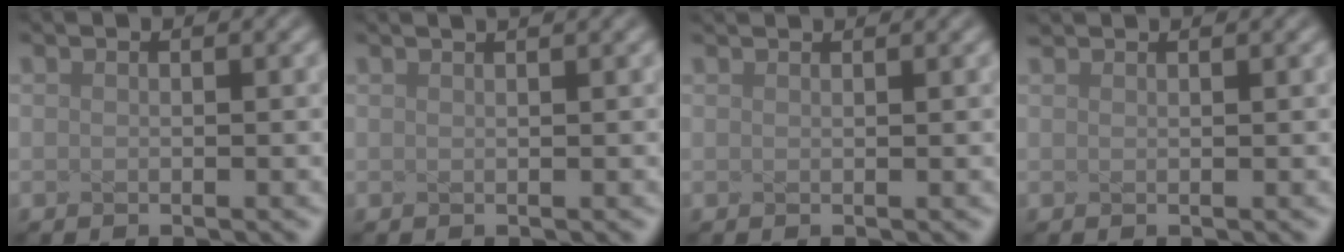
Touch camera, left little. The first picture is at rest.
{"total": 2.5, "force": [1.6, 1.0, 1.6], "torque": [0.001, 0.014, -0.010]}
{"total": 1.7, "force": [1.5, 0.5, 0.7], "torque": [-0.001, 0.007, 0.002]}
{"total": 1.2, "force": [1.1, 0.2, 0.2], "torque": [-0.001, 0.004, 0.012]}